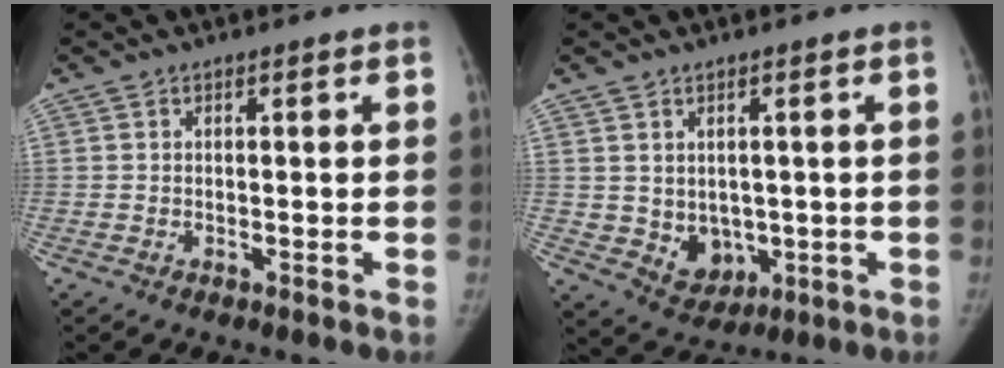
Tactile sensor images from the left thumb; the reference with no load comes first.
{"total": 6.0, "force": [0.0, 5.1, 3.3], "torque": [-0.022, -0.012, 0.020]}